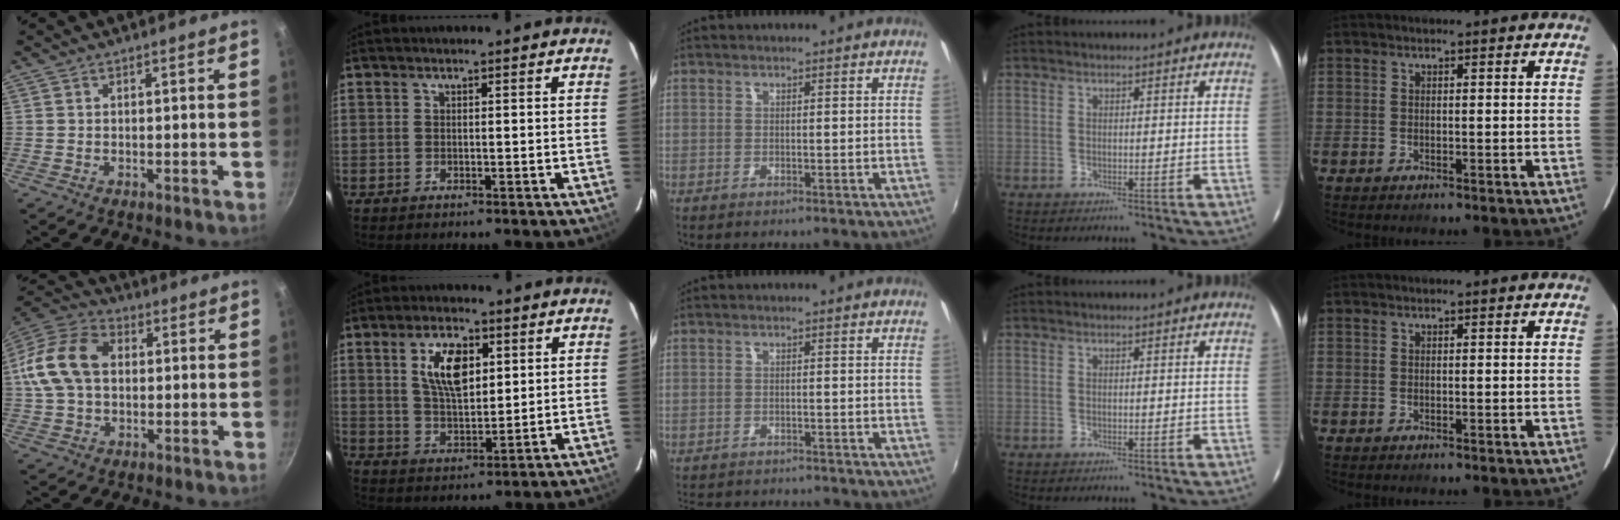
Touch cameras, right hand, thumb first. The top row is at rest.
{"thumb": {"total": 15.8, "force": [1.8, 11.2, 11.0], "torque": [-0.200, 0.029, 0.020]}, "index": {"total": 9.7, "force": [3.4, 4.6, 7.8], "torque": [-0.145, 0.009, 0.066]}, "middle": {"total": 8.1, "force": [-7.5, 1.9, 2.5], "torque": [-0.063, -0.013, -0.110]}}